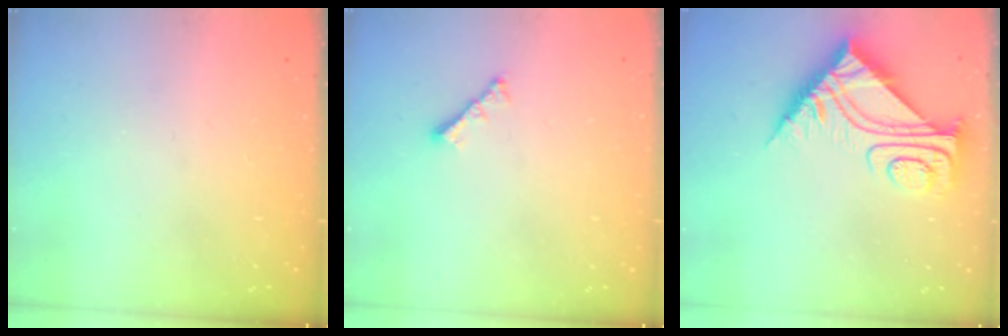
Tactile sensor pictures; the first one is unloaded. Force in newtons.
{"total": 2.8, "press": 2.7, "slide": 0.6}
{"total": 10.7, "press": 10.7, "slide": 1.0}